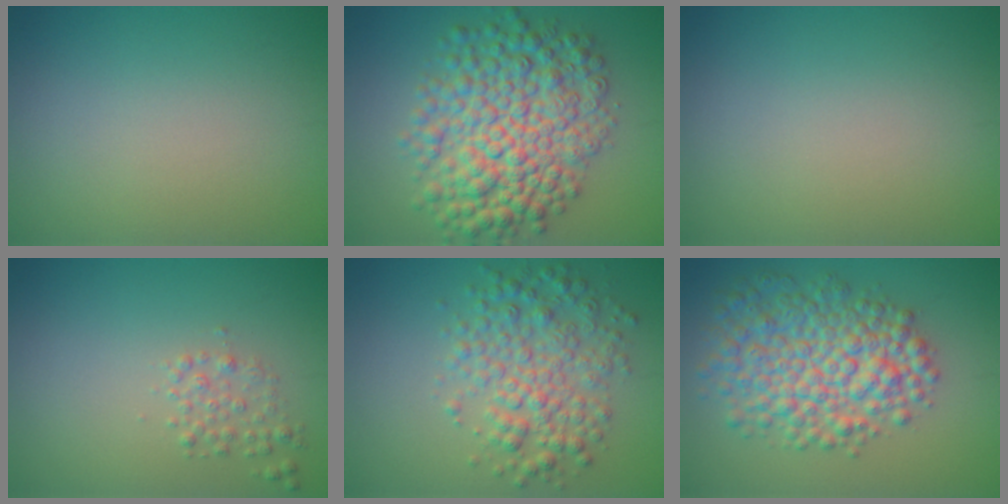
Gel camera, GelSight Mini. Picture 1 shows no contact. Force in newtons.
{"total": 9.3, "press": 9.3, "slide": 0.1}
{"total": 0.0}
{"total": 1.5, "press": 1.5, "slide": 0.0}
{"total": 4.9, "press": 4.9, "slide": 0.0}
{"total": 7.9, "press": 7.9, "slide": 0.2}